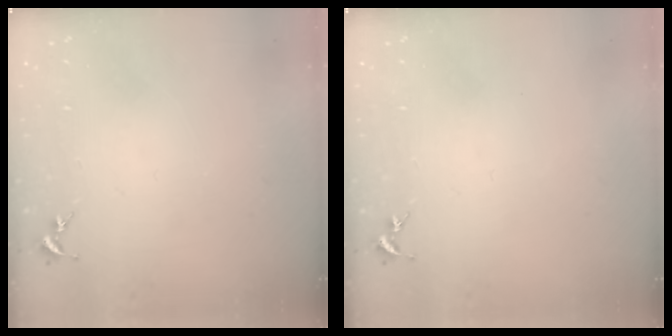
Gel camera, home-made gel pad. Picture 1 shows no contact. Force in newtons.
{"total": 0.0}